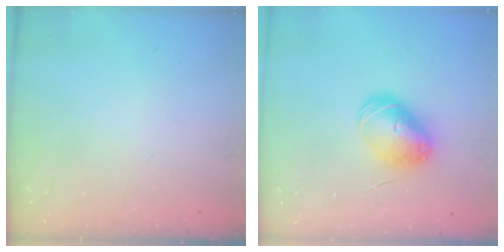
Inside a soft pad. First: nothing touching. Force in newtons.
{"total": 9.3, "press": 9.3, "slide": 1.3}